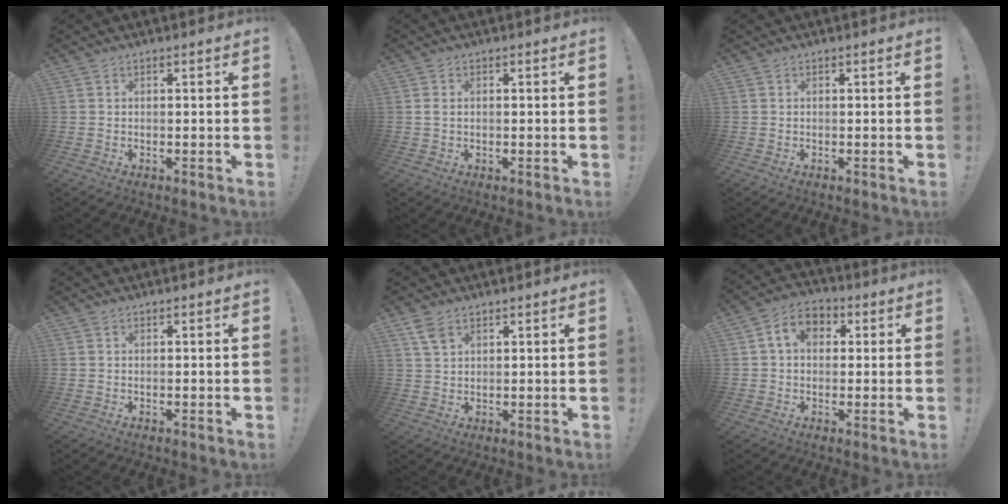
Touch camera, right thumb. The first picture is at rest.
{"total": 1.6, "force": [0.3, 1.0, 1.2], "torque": [-0.023, 0.004, 0.005]}
{"total": 0.0}
{"total": 0.0}
{"total": 4.2, "force": [2.6, 2.1, 2.6], "torque": [-0.045, -0.011, 0.048]}
{"total": 8.0, "force": [1.8, 5.8, 5.1], "torque": [-0.080, 0.010, 0.035]}